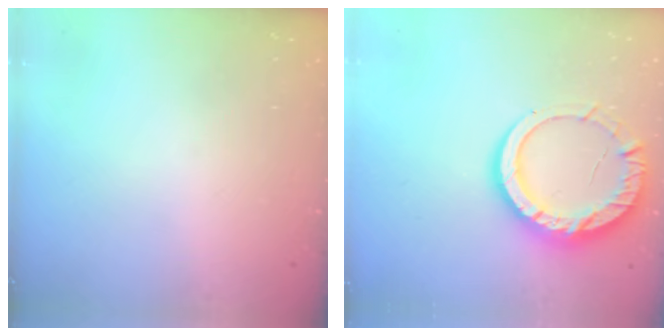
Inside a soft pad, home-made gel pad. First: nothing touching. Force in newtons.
{"total": 14.0, "press": 13.9, "slide": 1.4}